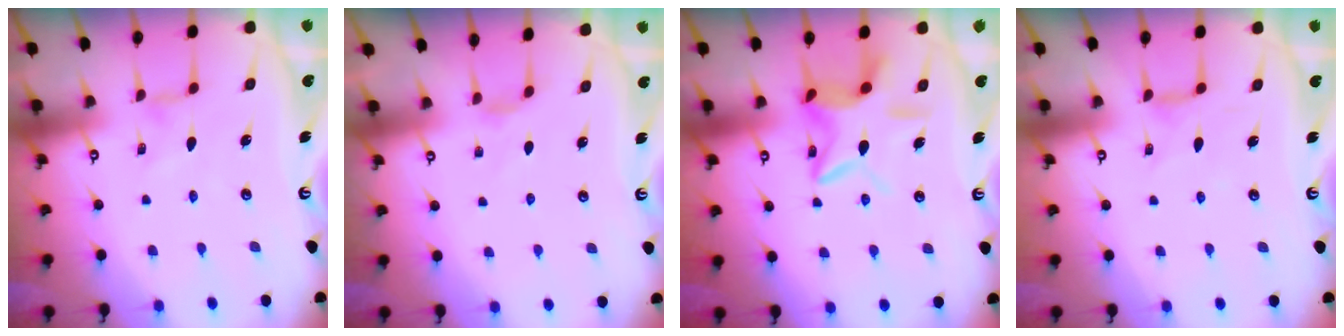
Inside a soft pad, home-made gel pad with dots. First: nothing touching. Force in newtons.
{"total": 1.9, "press": 1.8, "slide": 0.4}
{"total": 10.6, "press": 10.5, "slide": 1.0}
{"total": 2.6, "press": 2.6, "slide": 0.5}